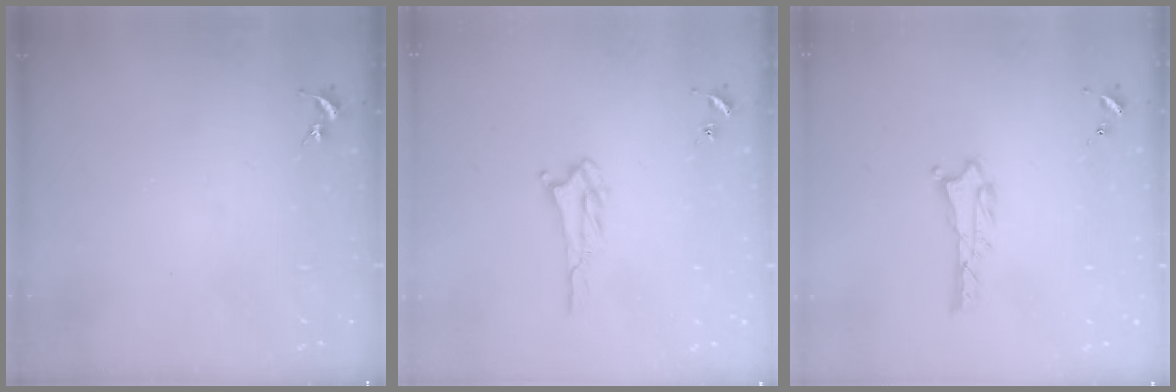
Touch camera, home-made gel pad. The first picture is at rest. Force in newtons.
{"total": 2.3, "press": 2.2, "slide": 0.4}
{"total": 1.0, "press": 1.0, "slide": 0.1}